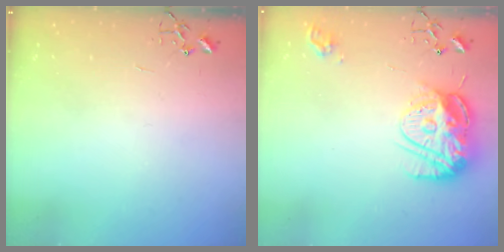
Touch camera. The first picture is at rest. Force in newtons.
{"total": 19.1, "press": 19.1, "slide": 1.5}